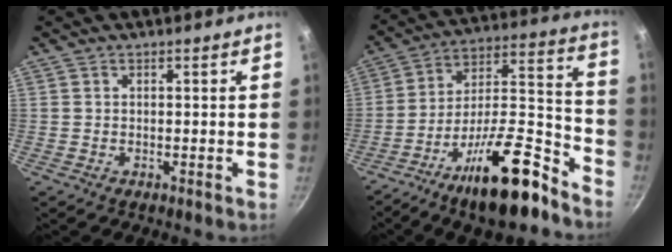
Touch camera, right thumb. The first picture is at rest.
{"total": 21.3, "force": [-14.0, 6.3, 14.8], "torque": [-0.197, 0.107, -0.237]}